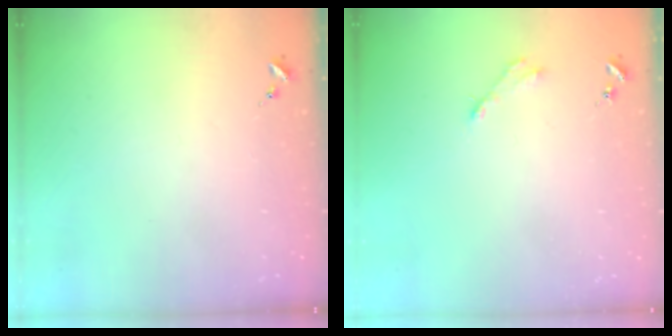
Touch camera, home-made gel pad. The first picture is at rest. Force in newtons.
{"total": 2.8, "press": 2.8, "slide": 0.4}